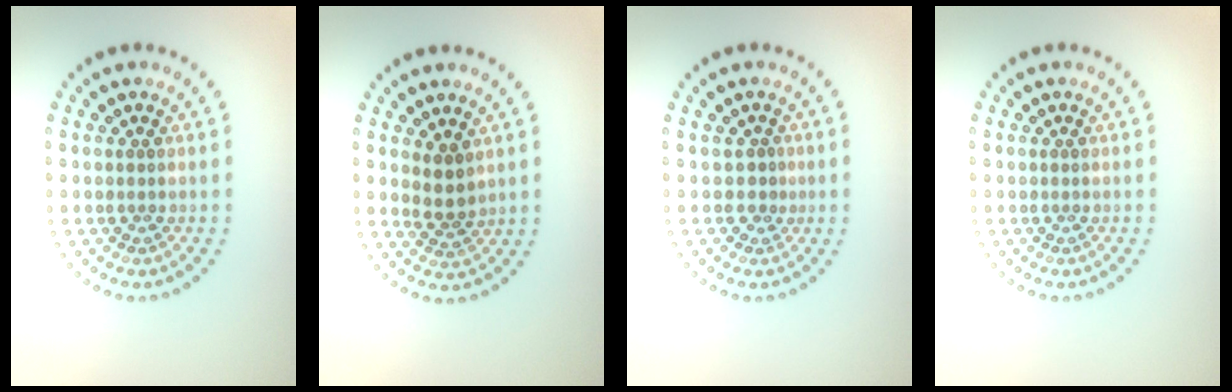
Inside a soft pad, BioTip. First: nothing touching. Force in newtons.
{"total": 2.2, "press": 1.8, "slide": 1.2}
{"total": 0.9, "press": 0.6, "slide": 0.6}
{"total": 0.0}